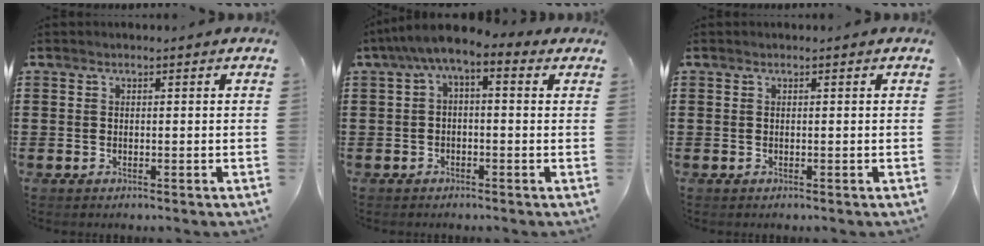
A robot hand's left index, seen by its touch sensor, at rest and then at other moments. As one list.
[{"total": 3.0, "force": [-0.5, 0.7, 2.9], "torque": [-0.065, -0.010, -0.019]}, {"total": 0.0}]